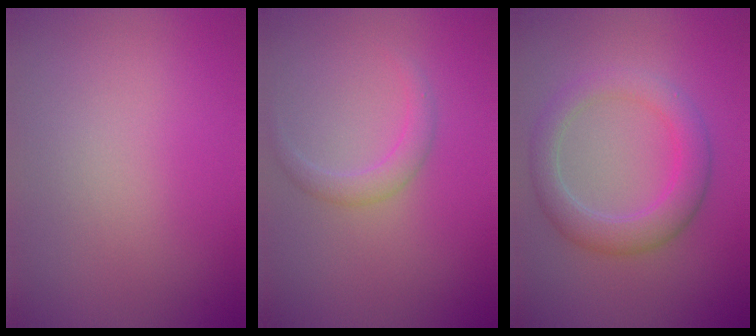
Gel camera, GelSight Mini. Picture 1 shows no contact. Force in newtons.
{"total": 1.7, "press": 1.7, "slide": 0.1}
{"total": 3.9, "press": 3.9, "slide": 0.3}